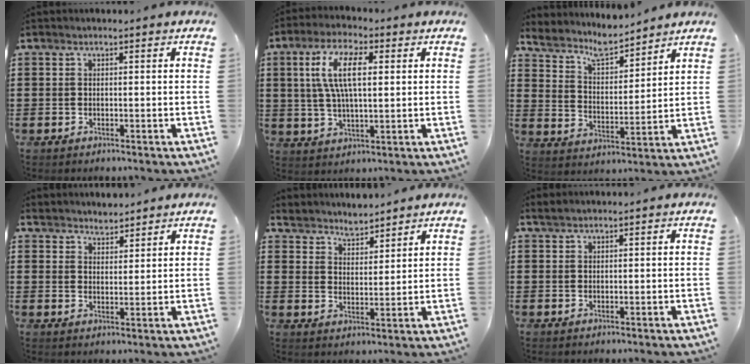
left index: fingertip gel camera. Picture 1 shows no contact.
{"total": 9.4, "force": [2.2, 3.9, 8.3], "torque": [-0.179, 0.011, 0.033]}
{"total": 6.2, "force": [5.9, 1.0, 1.8], "torque": [-0.062, -0.033, 0.102]}
{"total": 3.1, "force": [3.1, 0.3, -0.4], "torque": [-0.001, -0.006, 0.060]}
{"total": 3.9, "force": [3.8, 0.5, -0.5], "torque": [-0.008, -0.016, 0.071]}
{"total": 1.0, "force": [1.0, 0.2, 0.3], "torque": [-0.007, 0.002, 0.019]}